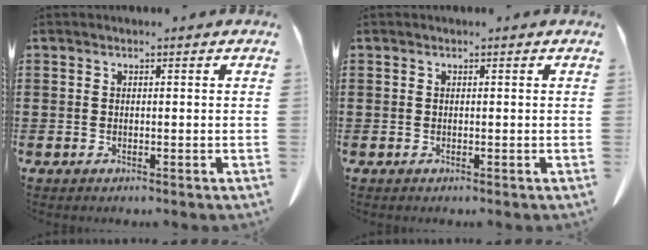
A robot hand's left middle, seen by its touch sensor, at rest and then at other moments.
{"total": 0.0}